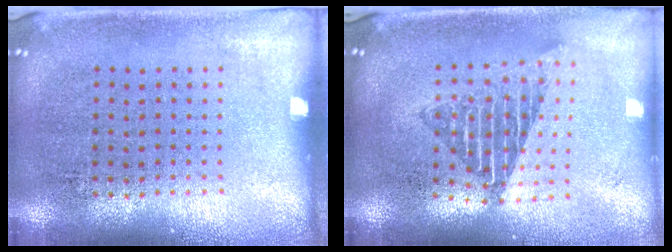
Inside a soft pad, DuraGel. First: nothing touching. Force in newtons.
{"total": 1.6, "press": 1.4, "slide": 0.9}